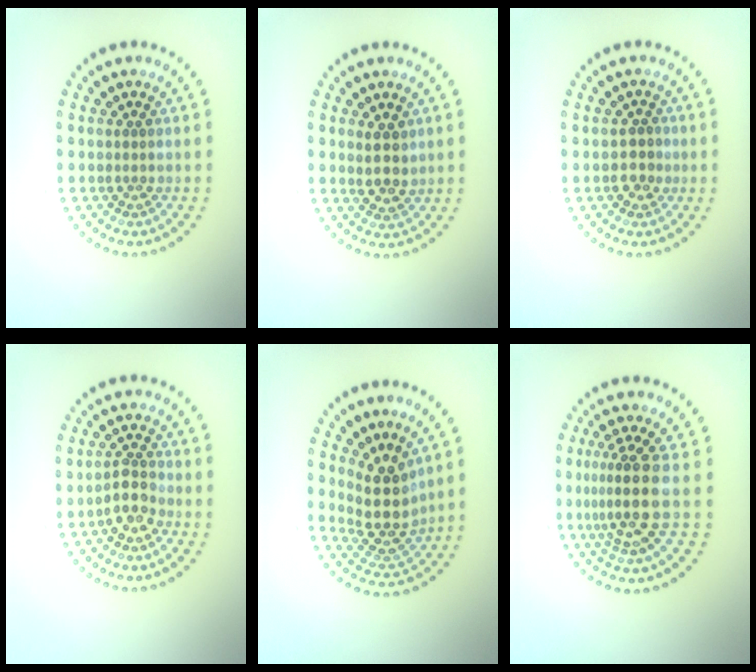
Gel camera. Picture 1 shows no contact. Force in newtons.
{"total": 2.5, "press": 2.2, "slide": 1.1}
{"total": 1.7, "press": 1.7, "slide": 0.3}
{"total": 2.4, "press": 2.2, "slide": 1.0}
{"total": 4.2, "press": 3.2, "slide": 2.7}
{"total": 4.1, "press": 3.0, "slide": 2.7}